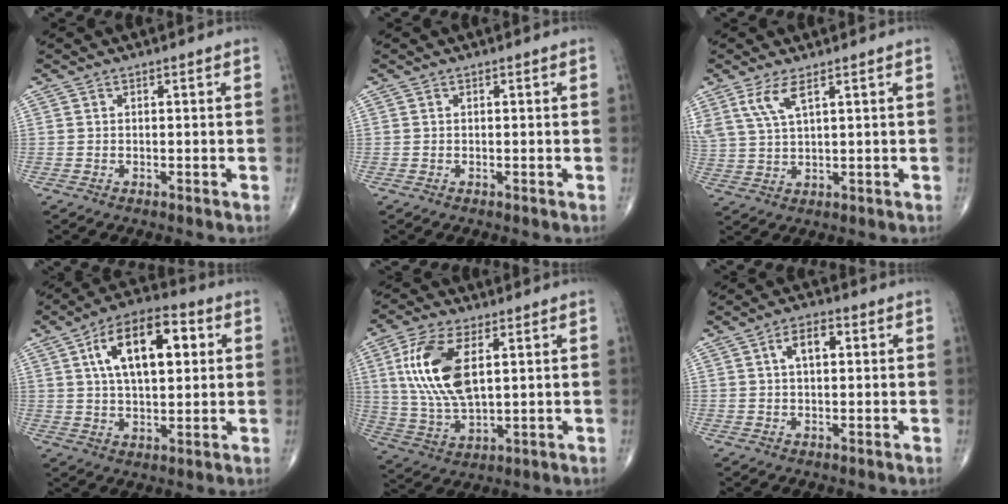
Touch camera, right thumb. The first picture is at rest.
{"total": 0.0}
{"total": 5.6, "force": [3.2, 1.4, 4.4], "torque": [-0.105, -0.010, 0.074]}
{"total": 15.8, "force": [4.5, 7.7, 13.0], "torque": [-0.198, 0.008, 0.071]}
{"total": 14.9, "force": [4.0, 7.0, 12.5], "torque": [-0.262, -0.011, 0.084]}
{"total": 5.0, "force": [1.3, 2.6, 4.1], "torque": [-0.066, 0.009, 0.018]}